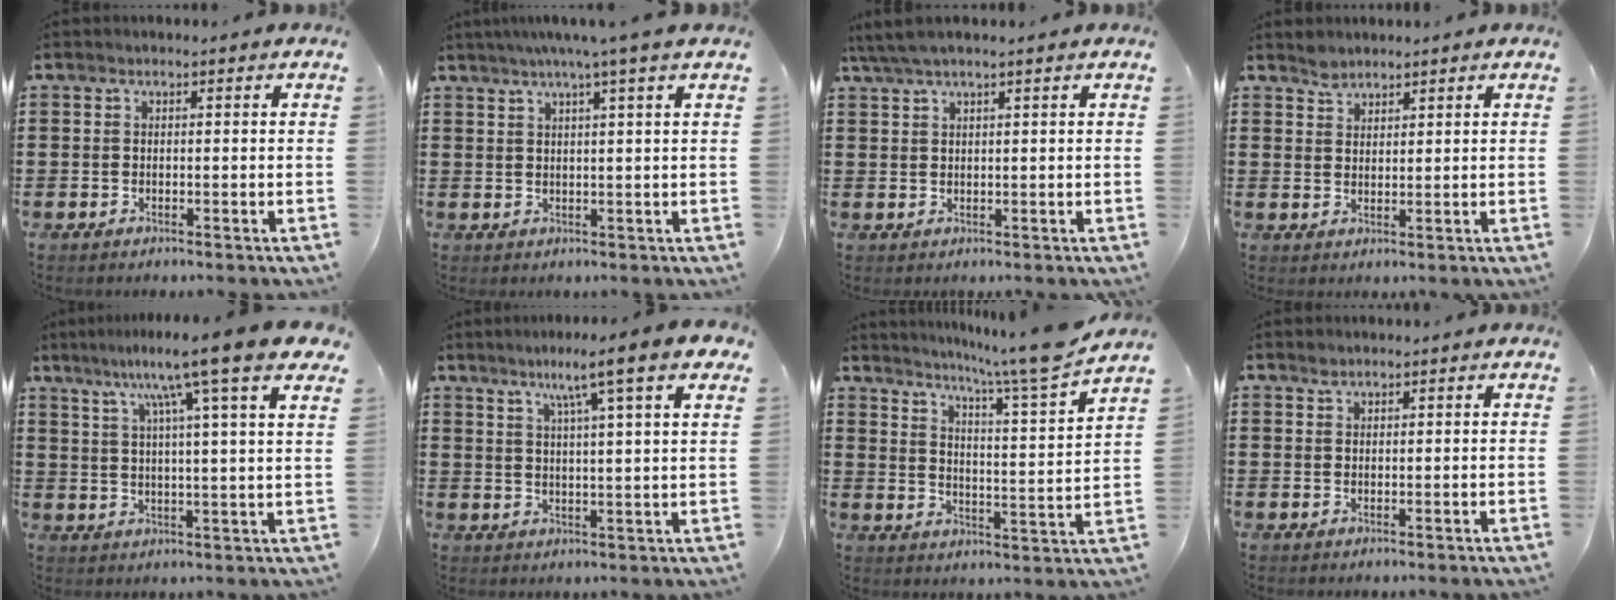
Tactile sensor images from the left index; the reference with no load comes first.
{"total": 3.6, "force": [2.4, -0.8, 2.6], "torque": [-0.055, 0.000, 0.040]}
{"total": 3.1, "force": [2.3, 0.2, 2.1], "torque": [-0.043, 0.001, 0.043]}
{"total": 2.2, "force": [2.0, 0.9, 0.2], "torque": [-0.007, -0.001, 0.040]}
{"total": 11.6, "force": [7.7, -0.5, 8.6], "torque": [-0.175, -0.026, 0.115]}
{"total": 8.3, "force": [5.4, -0.1, 6.3], "torque": [-0.122, -0.017, 0.083]}
{"total": 8.1, "force": [7.2, -1.2, 3.5], "torque": [-0.072, -0.061, 0.111]}
{"total": 0.6, "force": [0.5, 0.2, 0.2], "torque": [-0.006, 0.000, 0.011]}